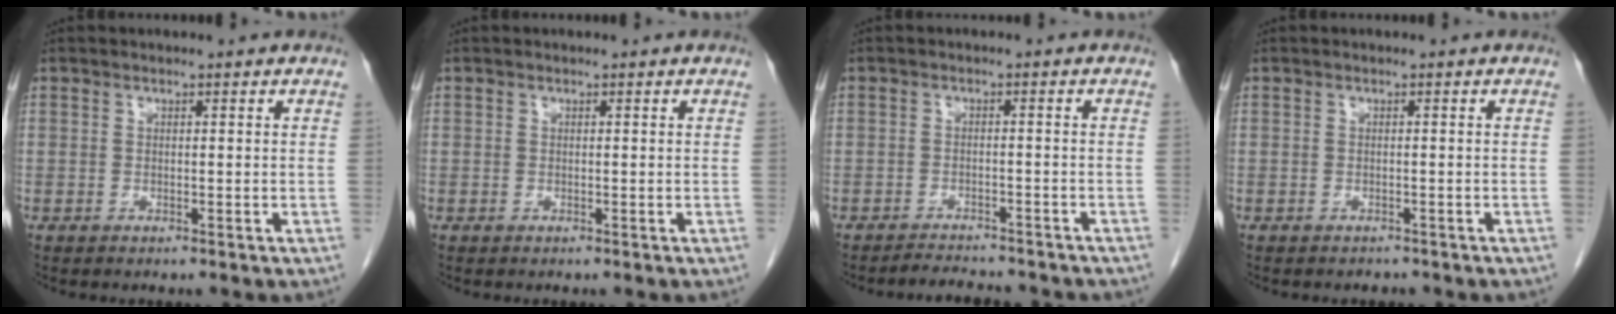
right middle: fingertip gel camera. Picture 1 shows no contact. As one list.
[{"total": 0.0}, {"total": 7.3, "force": [-6.8, 1.7, 2.1], "torque": [-0.028, -0.002, -0.085]}, {"total": 0.0}]